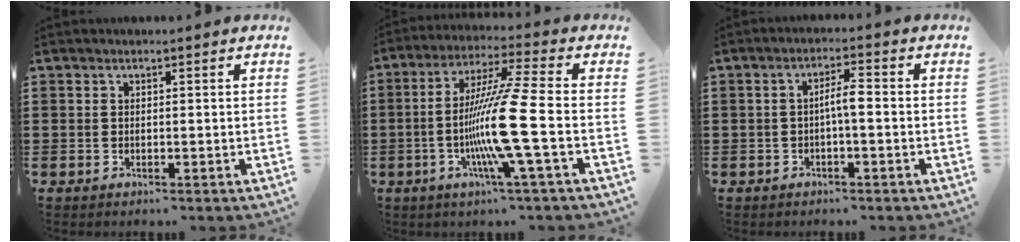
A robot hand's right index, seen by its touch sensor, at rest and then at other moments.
{"total": 13.1, "force": [-3.2, -0.7, 12.7], "torque": [-0.259, -0.019, -0.074]}
{"total": 3.2, "force": [-0.5, 0.5, 3.1], "torque": [-0.059, 0.005, -0.012]}